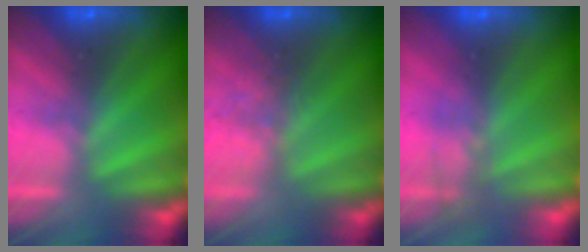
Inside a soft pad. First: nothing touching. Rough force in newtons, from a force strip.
{"total": 2.2}
{"total": 1.4}